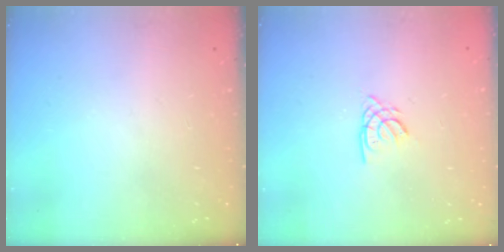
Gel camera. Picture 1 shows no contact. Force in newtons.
{"total": 1.8, "press": 1.8, "slide": 0.3}